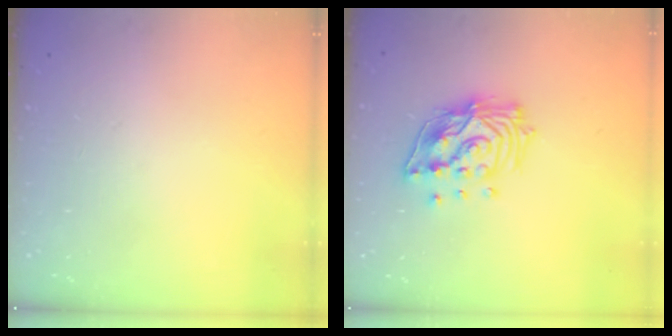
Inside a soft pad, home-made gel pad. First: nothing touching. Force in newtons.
{"total": 16.0, "press": 15.9, "slide": 2.0}